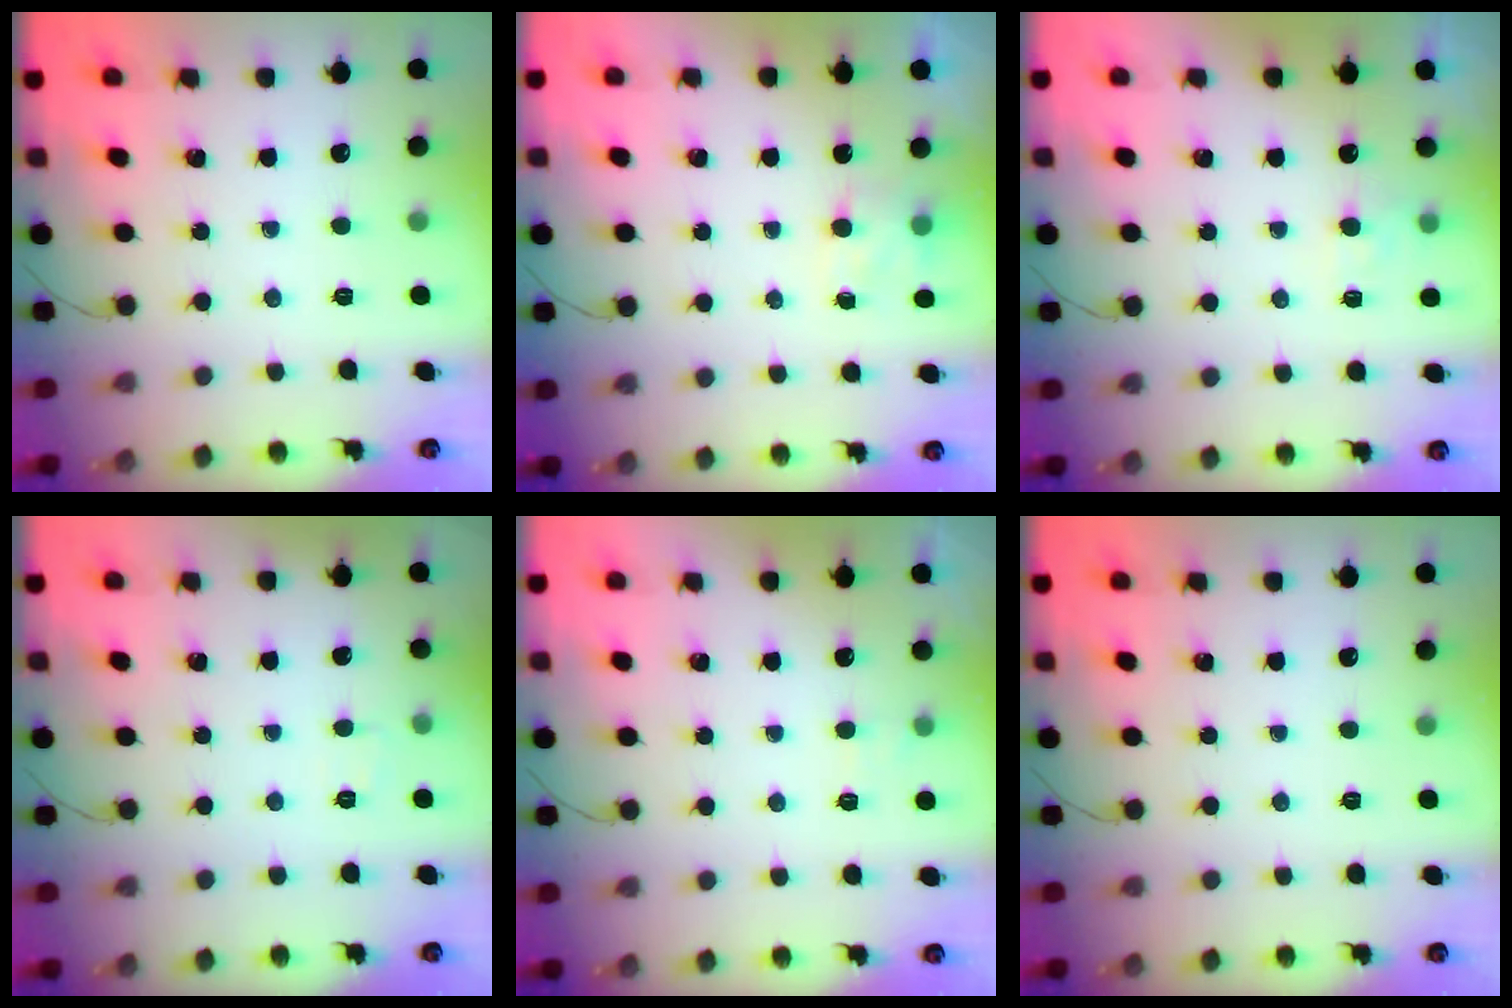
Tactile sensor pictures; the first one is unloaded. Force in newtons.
{"total": 3.7, "press": 3.6, "slide": 1.0}
{"total": 2.5, "press": 2.1, "slide": 1.5}
{"total": 2.0, "press": 1.7, "slide": 1.1}
{"total": 2.2, "press": 1.8, "slide": 1.3}
{"total": 0.0}